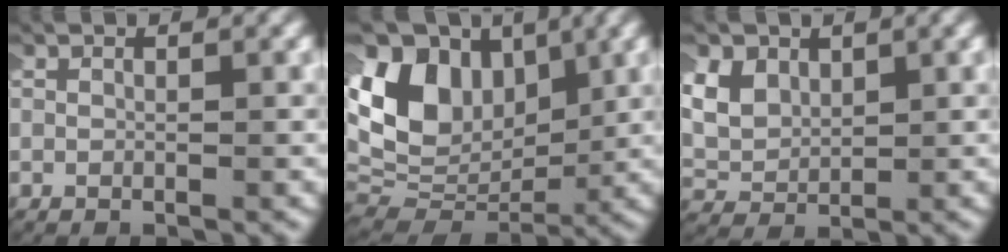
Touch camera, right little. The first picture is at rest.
{"total": 12.6, "force": [2.2, 9.0, 8.6], "torque": [-0.177, -0.016, 0.044]}
{"total": 6.3, "force": [1.5, 5.2, 3.3], "torque": [-0.100, -0.005, 0.029]}